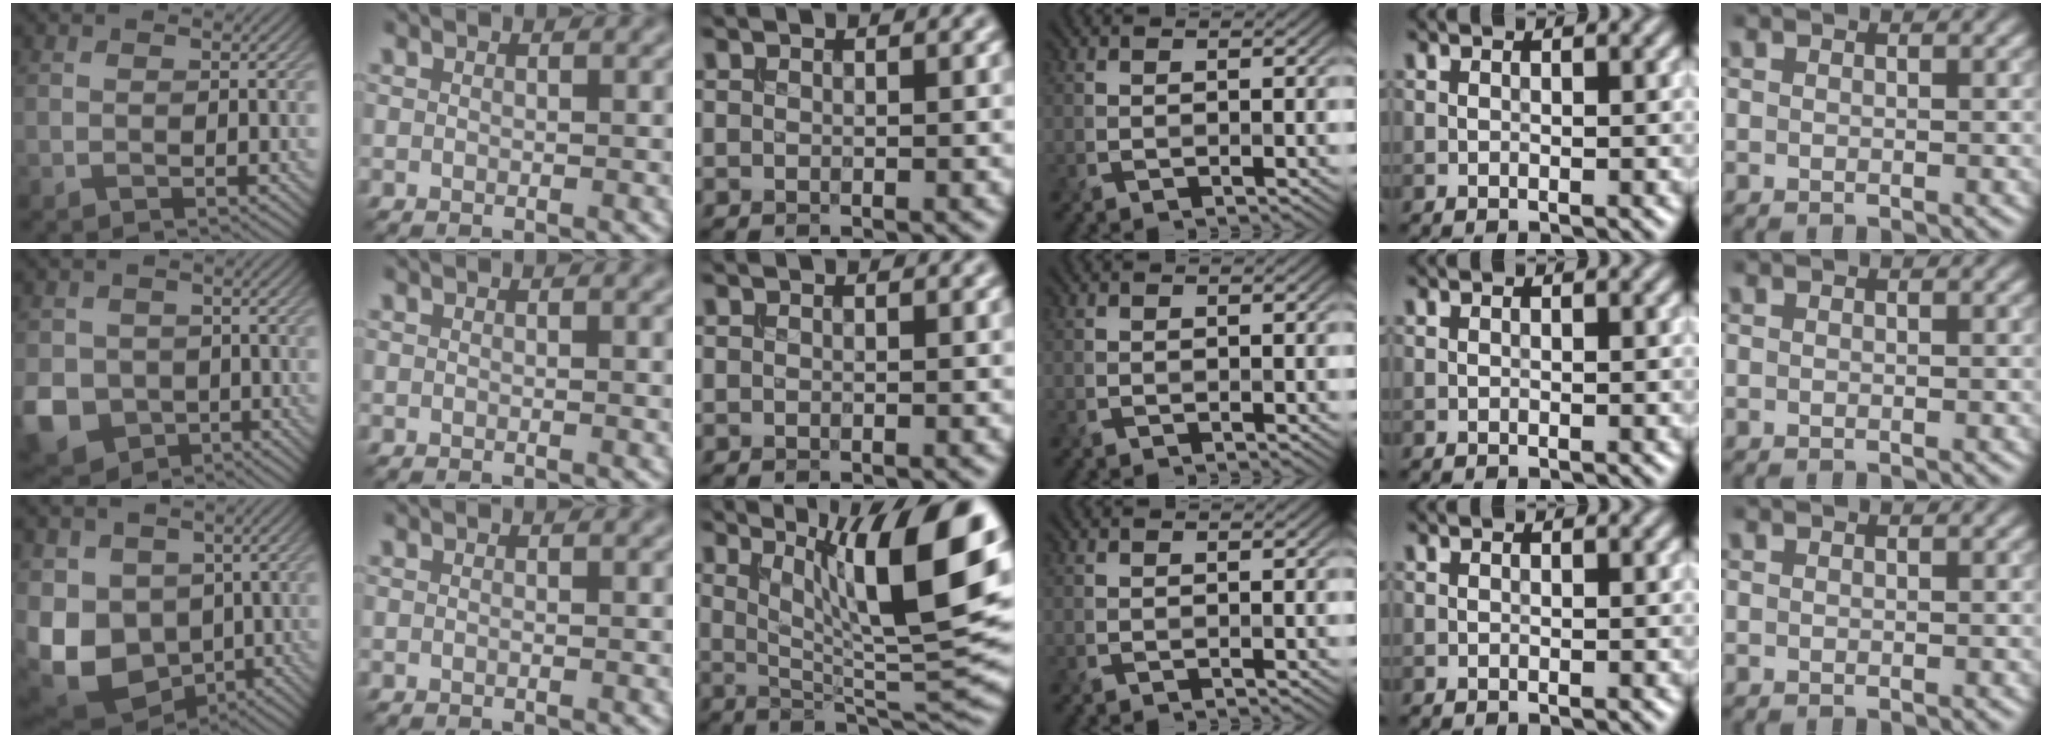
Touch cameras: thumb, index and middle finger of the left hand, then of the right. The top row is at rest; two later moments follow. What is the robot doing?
{"motion": "insert", "object": "file holder"}